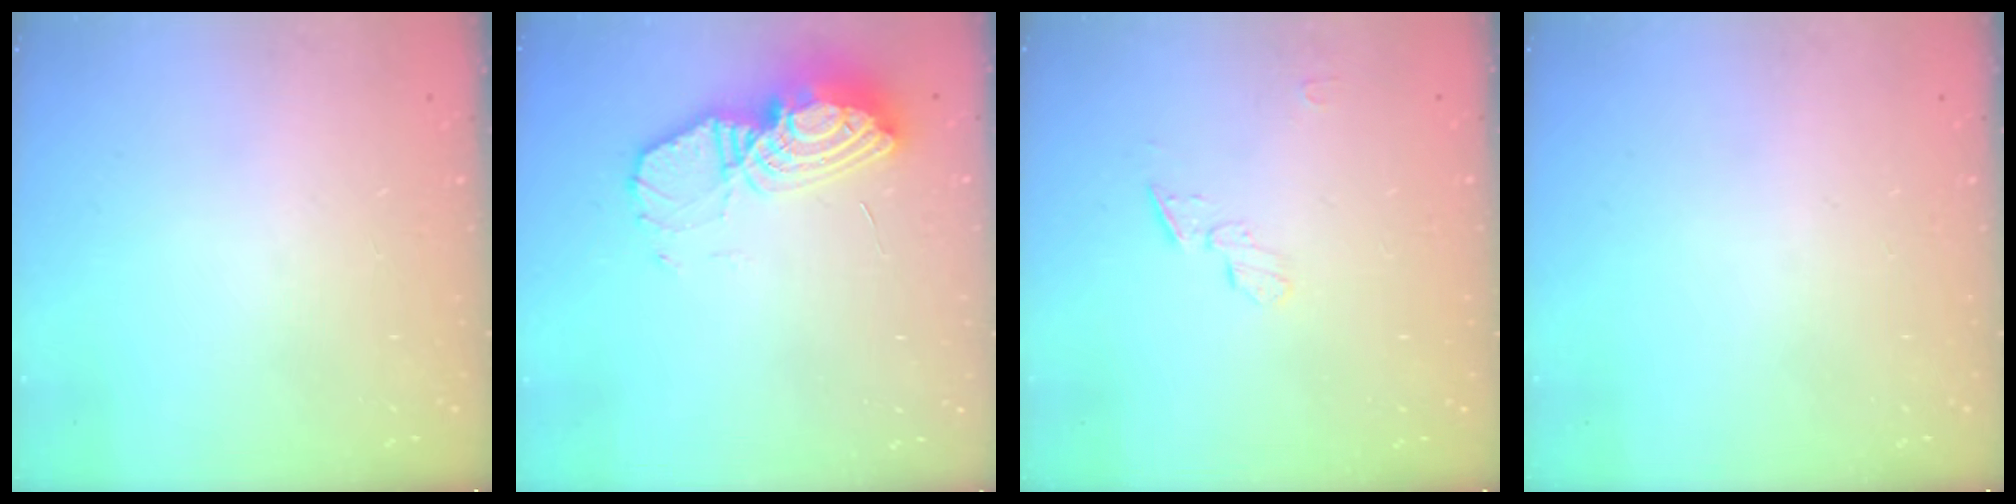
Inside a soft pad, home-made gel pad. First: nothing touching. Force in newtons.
{"total": 13.9, "press": 13.9, "slide": 1.3}
{"total": 5.2, "press": 5.2, "slide": 0.3}
{"total": 0.0}